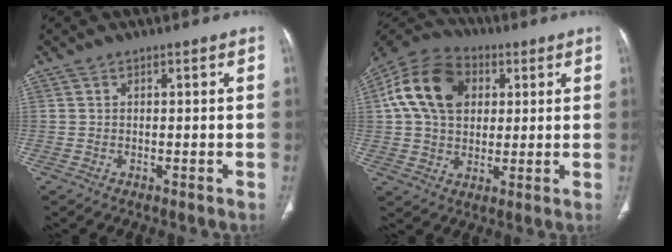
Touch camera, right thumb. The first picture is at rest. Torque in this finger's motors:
{"motor_torque": [0.68, 2.04, 0.29, 0.30, 0.18]}